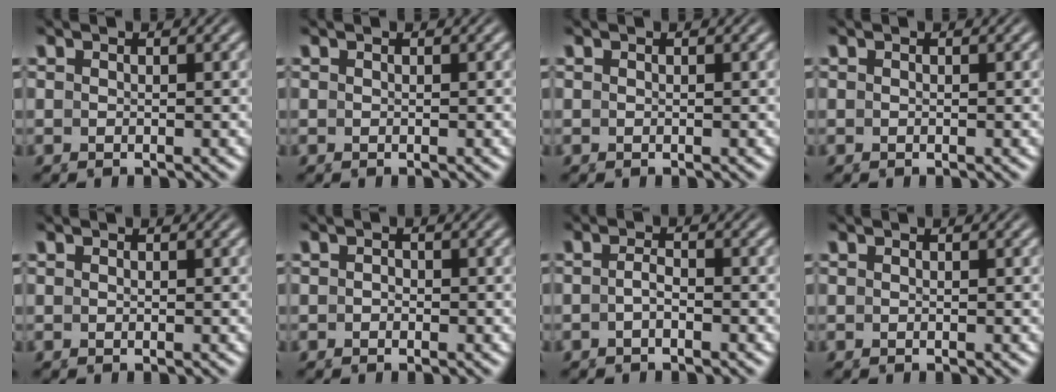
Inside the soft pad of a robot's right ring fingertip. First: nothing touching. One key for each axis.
{"total": 0.0}
{"total": 0.0}
{"total": 0.0}
{"total": 0.0}
{"total": 0.6, "fx": -0.3, "fy": 0.4, "fz": 0.1, "tx": -0.004, "ty": -0.003, "tz": -0.006}
{"total": 1.3, "fx": -0.8, "fy": 0.2, "fz": 1.1, "tx": -0.020, "ty": -0.001, "tz": -0.016}
{"total": 0.0}